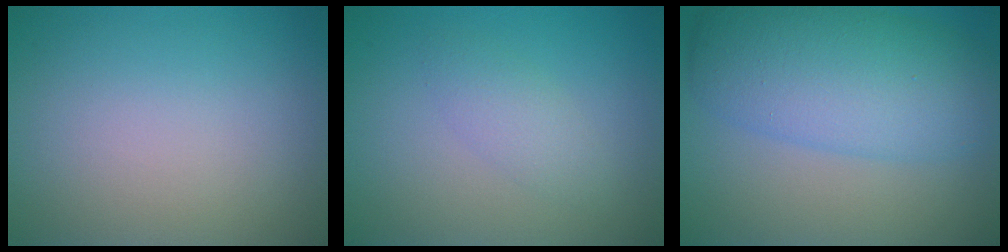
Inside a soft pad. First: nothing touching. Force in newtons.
{"total": 1.8, "press": 1.8, "slide": 0.2}
{"total": 8.2, "press": 8.2, "slide": 0.2}